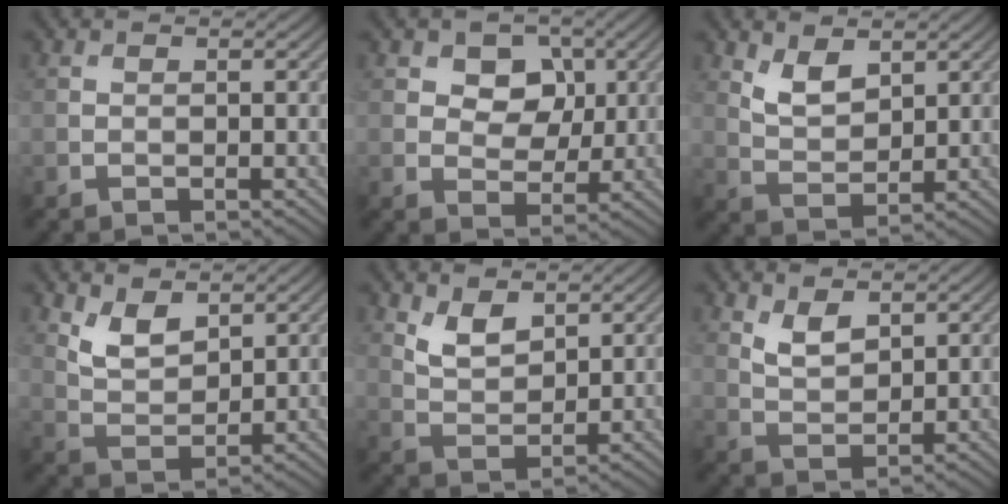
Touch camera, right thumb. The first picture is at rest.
{"total": 5.6, "force": [2.1, 4.2, 3.2], "torque": [-0.049, -0.013, 0.028]}
{"total": 4.2, "force": [2.5, 2.1, 2.6], "torque": [-0.059, -0.010, 0.054]}
{"total": 4.6, "force": [2.8, 2.3, 2.8], "torque": [-0.066, -0.011, 0.058]}
{"total": 4.1, "force": [2.5, 2.1, 2.5], "torque": [-0.058, -0.010, 0.054]}
{"total": 3.5, "force": [2.1, 1.7, 2.2], "torque": [-0.051, -0.008, 0.046]}